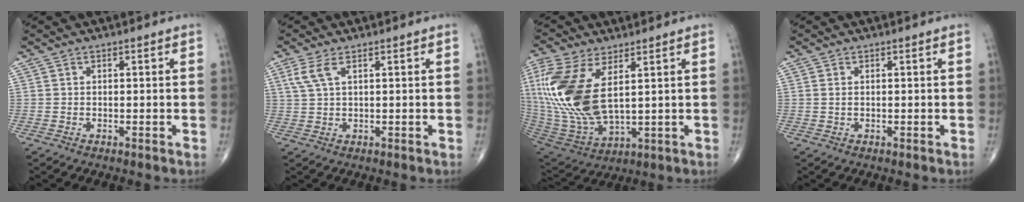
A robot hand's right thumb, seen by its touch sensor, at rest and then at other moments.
{"total": 3.5, "force": [1.6, 1.2, 2.9], "torque": [-0.079, 0.008, 0.041]}
{"total": 20.1, "force": [5.0, 9.5, 17.0], "torque": [-0.391, -0.027, 0.107]}
{"total": 0.7, "force": [0.2, 0.4, 0.6], "torque": [-0.015, 0.004, 0.007]}